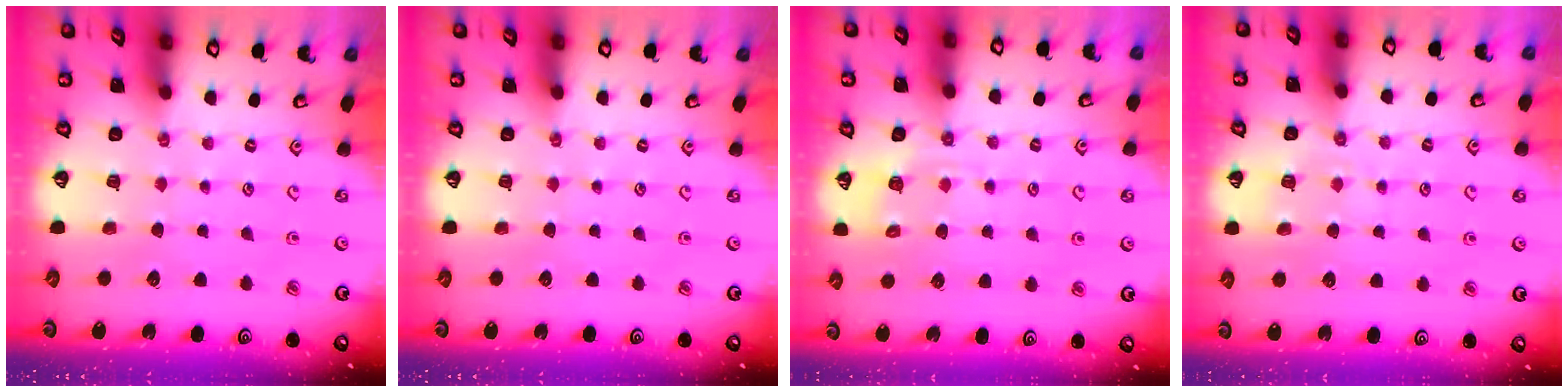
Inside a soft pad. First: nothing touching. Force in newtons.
{"total": 0.0}
{"total": 6.8, "press": 6.7, "slide": 1.1}
{"total": 5.1, "press": 5.0, "slide": 0.7}